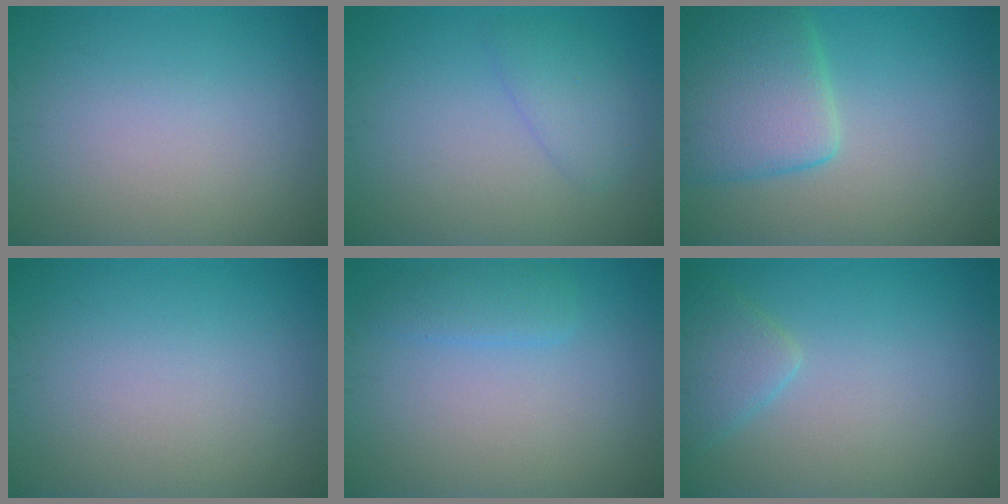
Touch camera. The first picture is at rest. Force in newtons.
{"total": 2.0, "press": 2.0, "slide": 0.2}
{"total": 6.0, "press": 5.9, "slide": 0.6}
{"total": 0.0}
{"total": 1.8, "press": 1.8, "slide": 0.2}
{"total": 2.3, "press": 2.3, "slide": 0.1}